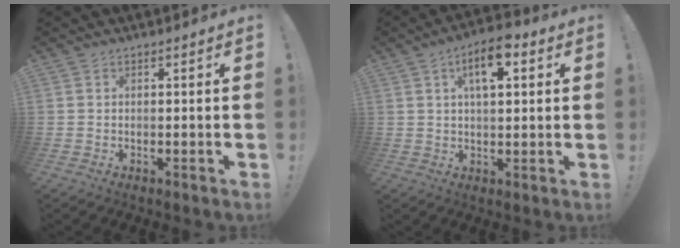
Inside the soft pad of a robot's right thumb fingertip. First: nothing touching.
{"total": 9.3, "force": [3.5, 4.3, 7.4], "torque": [-0.104, -0.003, 0.058]}